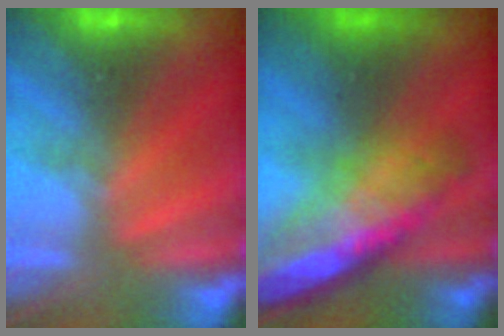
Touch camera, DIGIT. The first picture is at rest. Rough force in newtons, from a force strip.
{"total": 8.0}